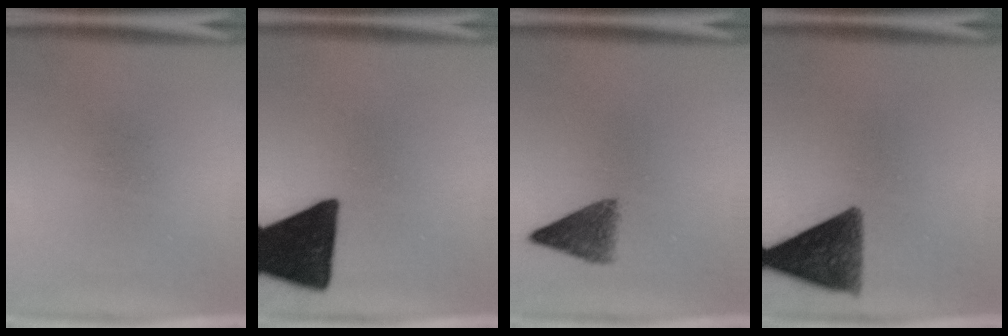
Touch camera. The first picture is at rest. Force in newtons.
{"total": 18.8}
{"total": 4.9}
{"total": 10.7}